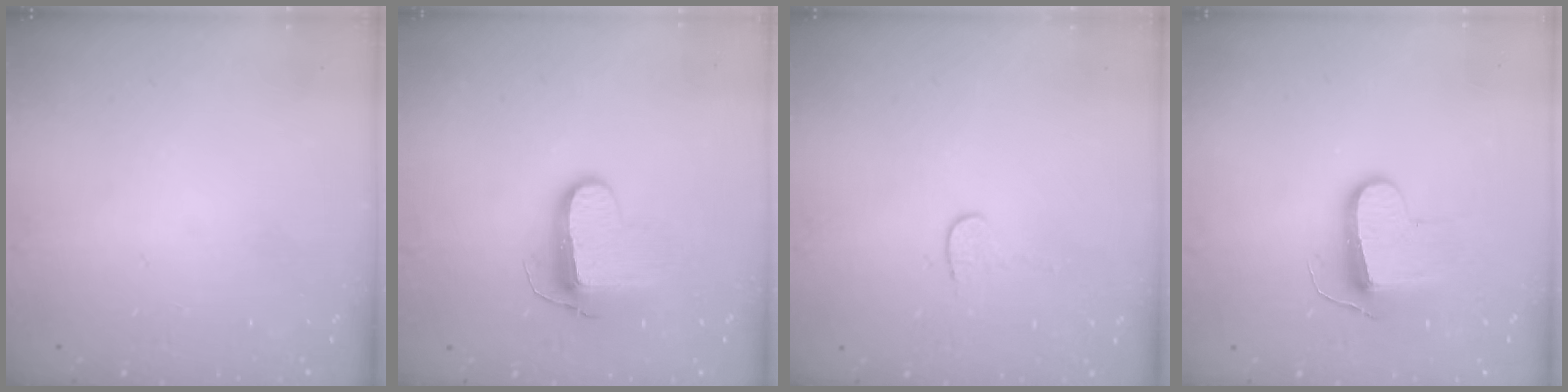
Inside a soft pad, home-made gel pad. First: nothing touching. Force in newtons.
{"total": 10.0, "press": 10.0, "slide": 0.2}
{"total": 4.0, "press": 4.0, "slide": 0.4}
{"total": 9.6, "press": 9.6, "slide": 0.2}